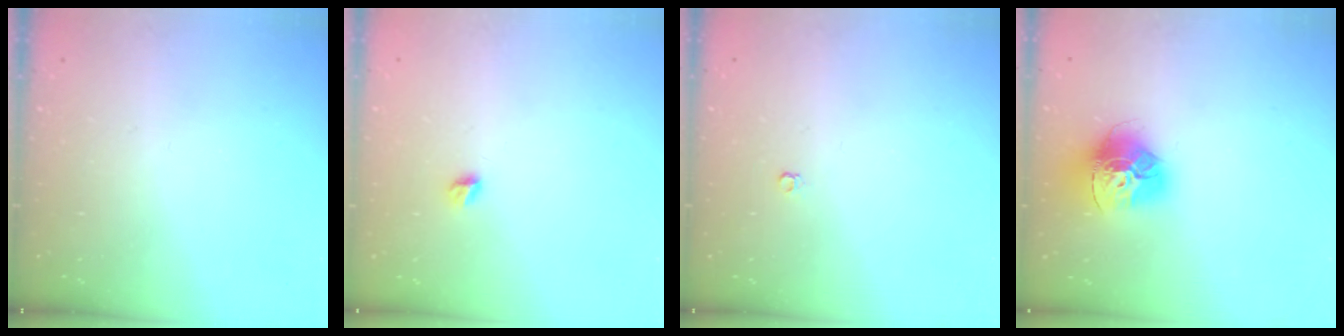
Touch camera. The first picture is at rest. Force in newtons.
{"total": 4.3, "press": 4.2, "slide": 0.5}
{"total": 3.6, "press": 3.6, "slide": 0.6}
{"total": 15.5, "press": 15.4, "slide": 1.7}